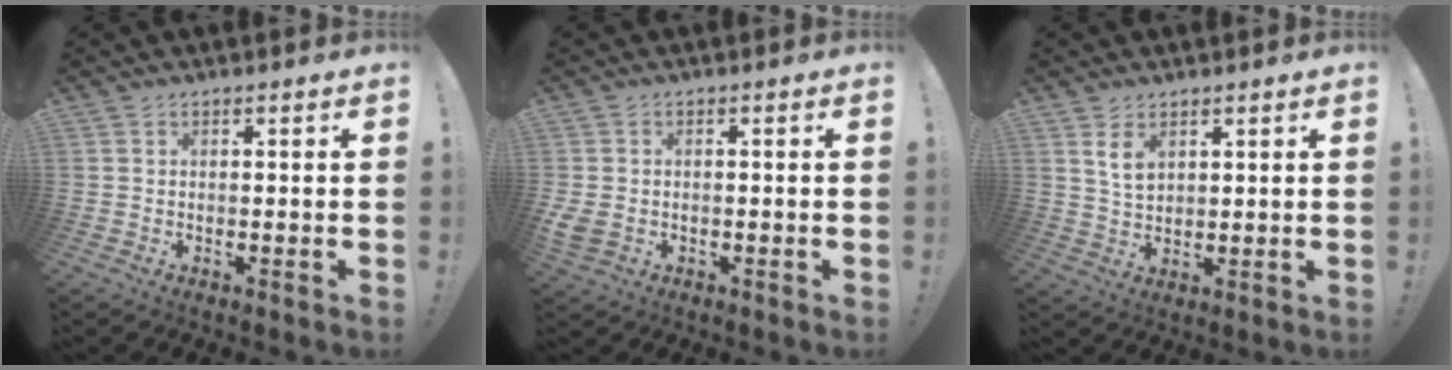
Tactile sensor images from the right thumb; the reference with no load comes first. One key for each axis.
{"total": 3.5, "fx": -0.3, "fy": 2.7, "fz": 2.2, "tx": -0.049, "ty": 0.000, "tz": -0.002}
{"total": 5.4, "fx": 2.9, "fy": 3.1, "fz": 3.4, "tx": -0.053, "ty": -0.011, "tz": 0.052}